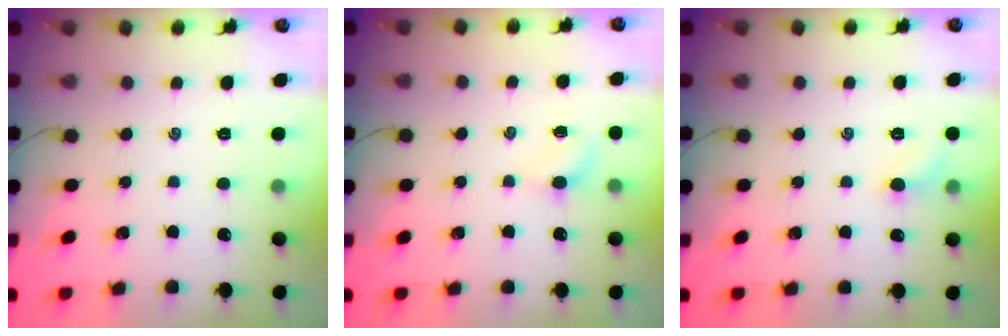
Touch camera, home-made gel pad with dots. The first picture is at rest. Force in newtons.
{"total": 3.0, "press": 2.8, "slide": 0.9}
{"total": 5.2, "press": 5.0, "slide": 1.7}